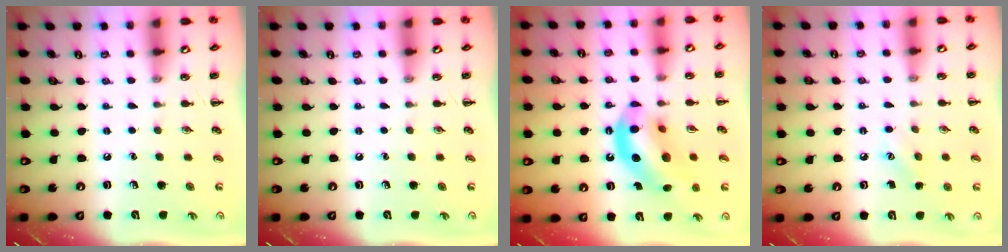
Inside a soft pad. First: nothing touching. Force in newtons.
{"total": 0.0}
{"total": 14.7, "press": 14.1, "slide": 4.0}
{"total": 6.3, "press": 6.0, "slide": 1.8}